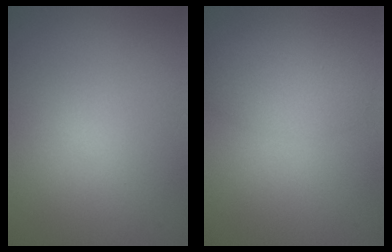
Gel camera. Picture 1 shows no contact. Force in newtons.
{"total": 2.5, "press": 2.5, "slide": 0.1}